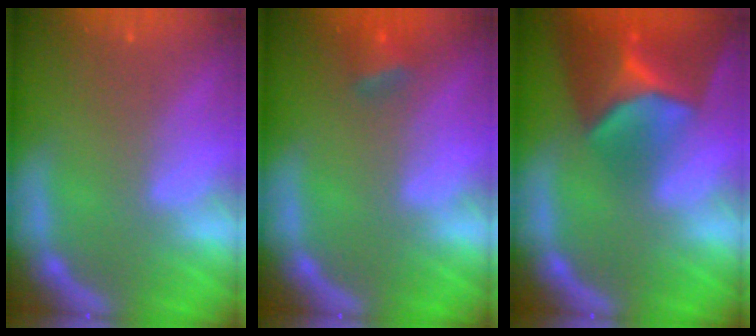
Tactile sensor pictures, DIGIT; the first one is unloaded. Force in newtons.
{"total": 2.4}
{"total": 9.9}